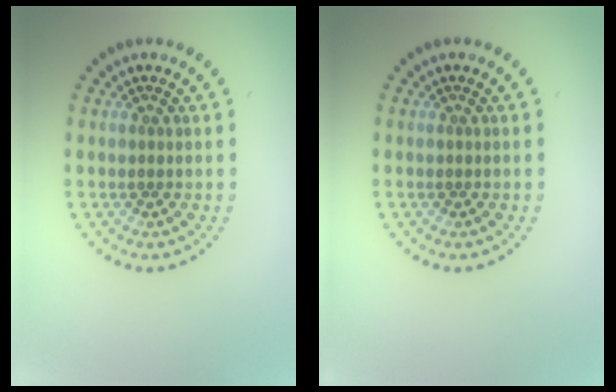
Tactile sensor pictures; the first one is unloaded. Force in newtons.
{"total": 0.0}